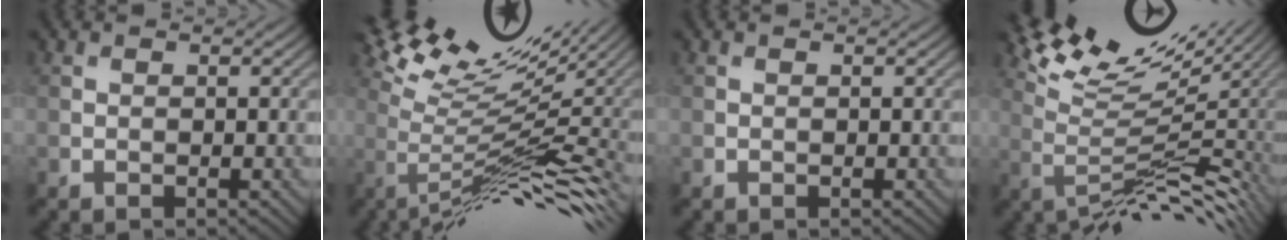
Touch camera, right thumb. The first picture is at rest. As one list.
[{"total": 9.8, "force": [2.1, 2.3, 9.2], "torque": [-0.157, 0.009, 0.063]}, {"total": 0.0}, {"total": 10.8, "force": [6.1, 2.2, 8.7], "torque": [-0.145, 0.017, 0.120]}]